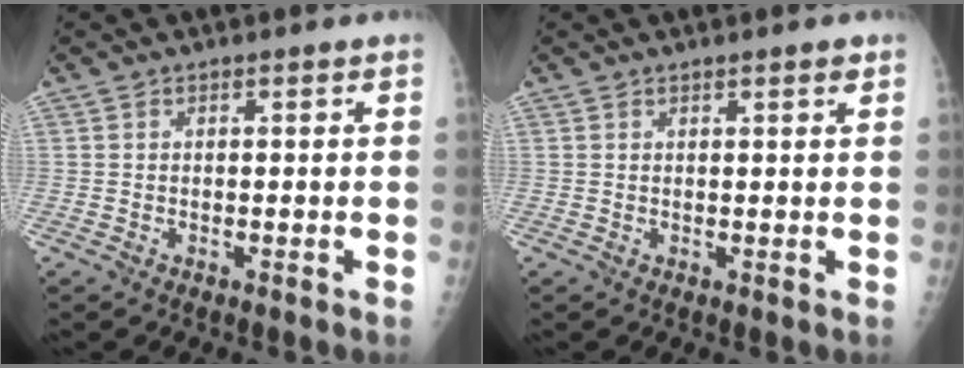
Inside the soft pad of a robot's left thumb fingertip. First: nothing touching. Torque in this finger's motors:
{"motor_torque": [-0.19, -0.01, -0.10, -0.03, 0.03]}